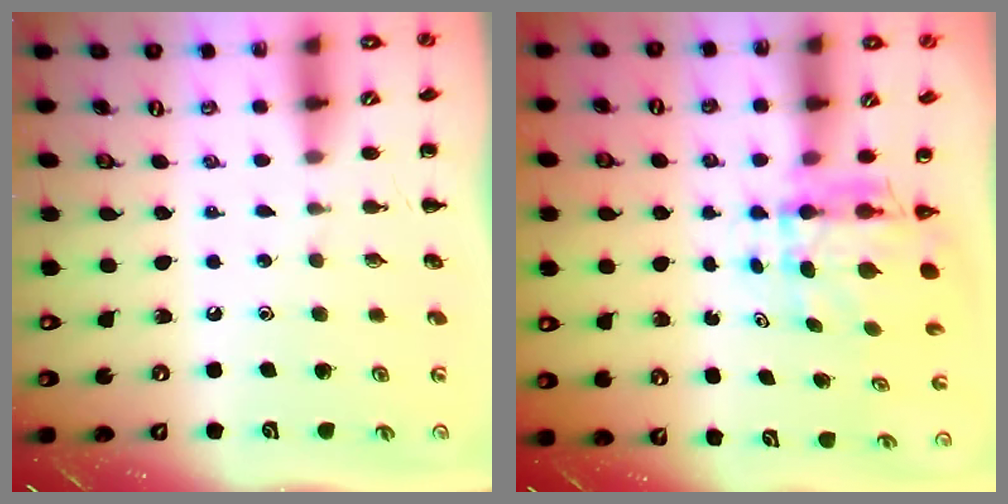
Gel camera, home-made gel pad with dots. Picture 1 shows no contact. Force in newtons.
{"total": 5.6, "press": 5.4, "slide": 1.5}